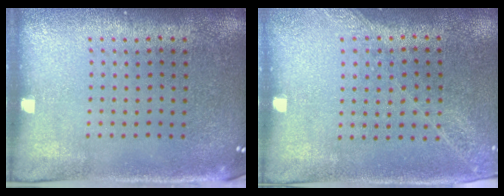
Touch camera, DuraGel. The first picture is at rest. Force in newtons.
{"total": 1.2, "press": 1.2, "slide": 0.2}